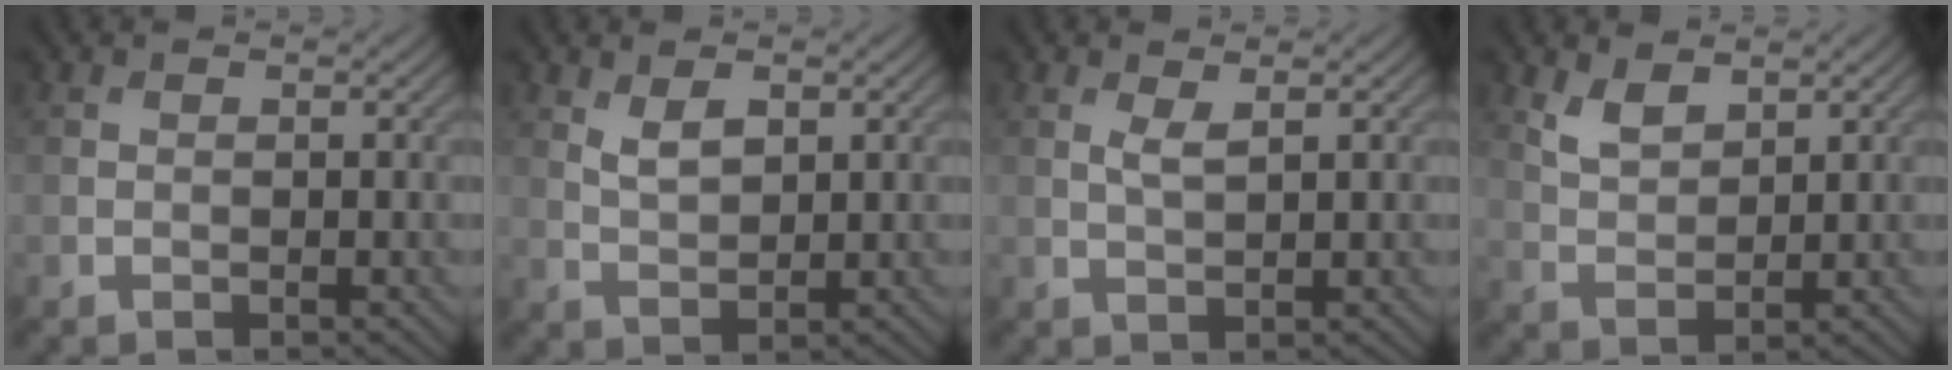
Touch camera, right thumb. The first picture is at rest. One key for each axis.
{"total": 3.0, "fx": 1.5, "fy": 1.5, "fz": 2.2, "tx": -0.049, "ty": -0.004, "tz": 0.035}
{"total": 1.9, "fx": 0.9, "fy": 0.4, "fz": 1.6, "tx": -0.038, "ty": -0.002, "tz": 0.020}
{"total": 3.7, "fx": 2.5, "fy": 1.7, "fz": 2.1, "tx": -0.051, "ty": -0.006, "tz": 0.055}